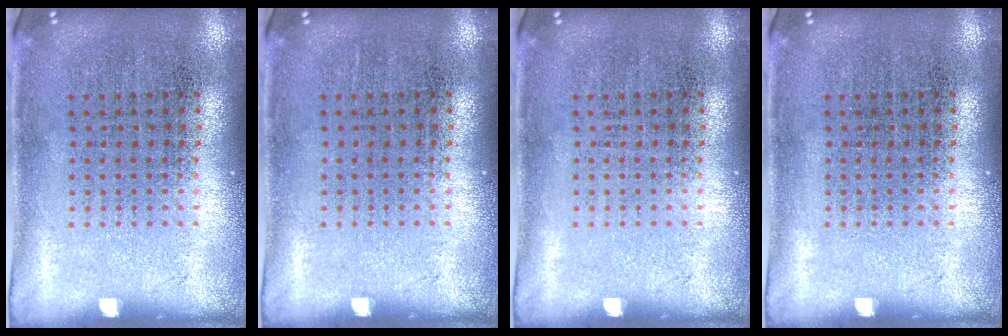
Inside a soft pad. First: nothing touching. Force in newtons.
{"total": 0.0}
{"total": 0.0}
{"total": 0.0}